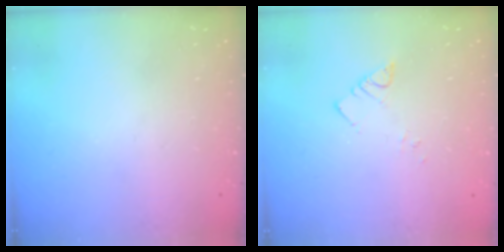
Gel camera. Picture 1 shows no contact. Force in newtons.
{"total": 2.5, "press": 2.5, "slide": 0.3}